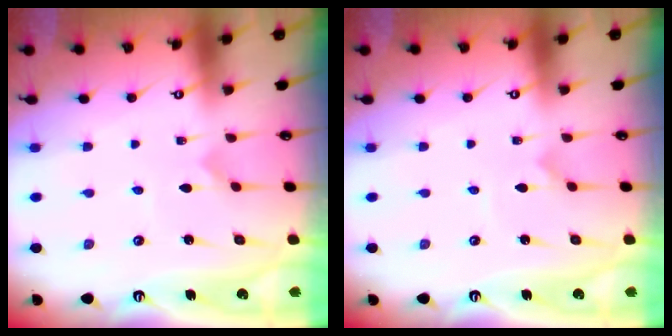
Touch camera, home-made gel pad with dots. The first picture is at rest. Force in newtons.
{"total": 0.8, "press": 0.8, "slide": 0.1}